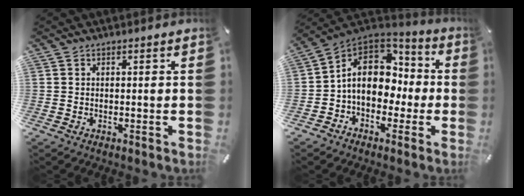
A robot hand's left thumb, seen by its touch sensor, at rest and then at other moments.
{"total": 14.5, "force": [0.4, 11.4, 8.9], "torque": [-0.152, 0.003, 0.009]}